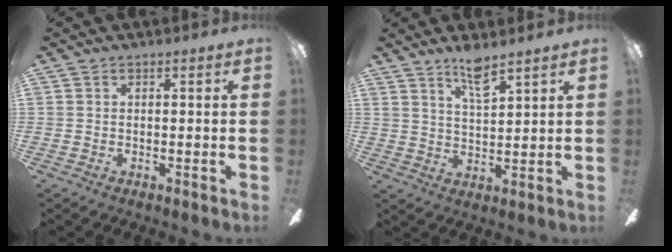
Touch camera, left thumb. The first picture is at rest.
{"total": 6.6, "force": [5.2, 1.0, 3.8], "torque": [-0.074, -0.028, 0.090]}